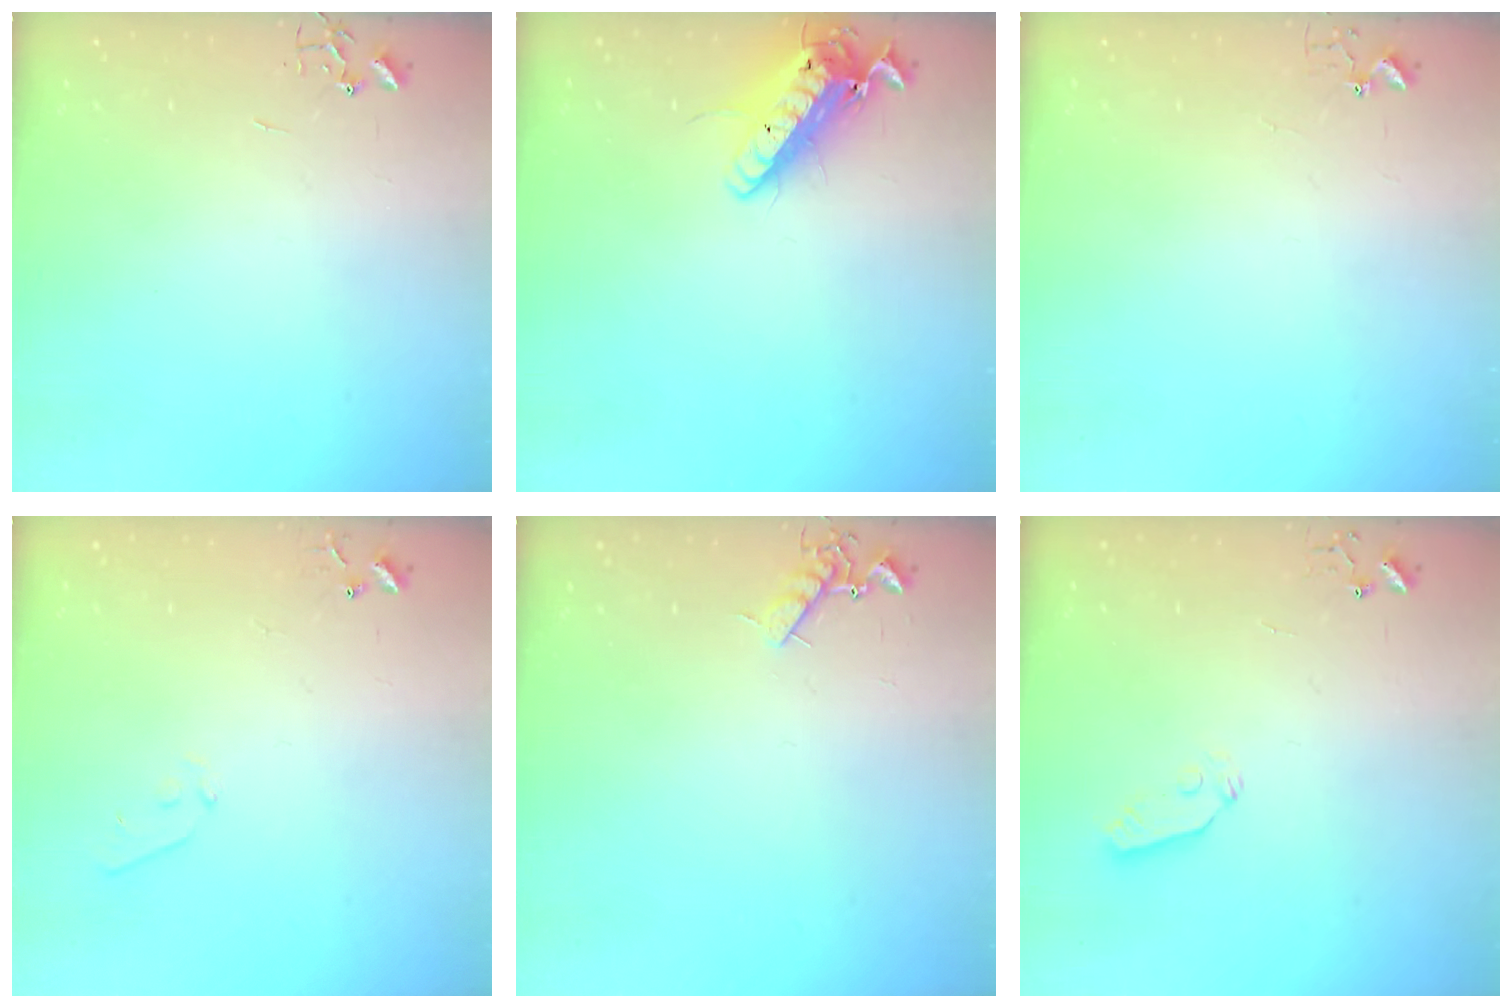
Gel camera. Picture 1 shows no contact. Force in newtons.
{"total": 15.6, "press": 15.4, "slide": 2.8}
{"total": 2.7, "press": 2.7, "slide": 0.2}
{"total": 5.2, "press": 5.2, "slide": 0.5}
{"total": 7.8, "press": 7.8, "slide": 0.8}
{"total": 3.9, "press": 3.9, "slide": 0.6}